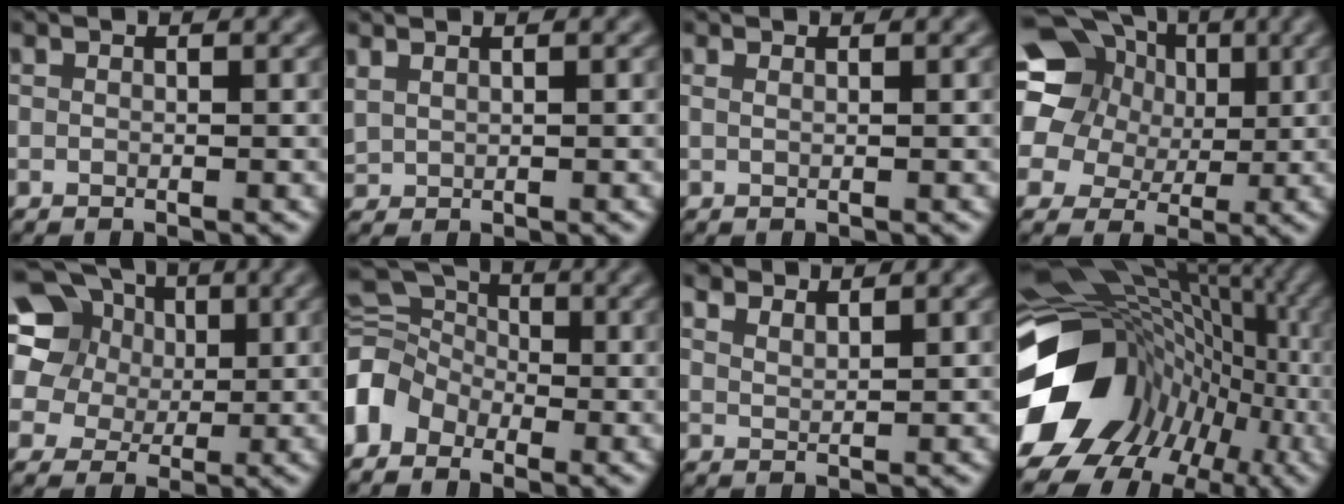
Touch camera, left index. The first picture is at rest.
{"total": 1.2, "force": [1.0, 0.5, 0.5], "torque": [-0.018, 0.003, 0.025]}
{"total": 0.6, "force": [0.4, 0.1, 0.4], "torque": [-0.006, -0.004, 0.002]}
{"total": 20.4, "force": [7.2, 17.0, 8.7], "torque": [-0.215, 0.048, 0.102]}
{"total": 14.8, "force": [6.3, 11.6, 6.7], "torque": [-0.175, 0.048, 0.106]}
{"total": 6.5, "force": [-1.7, 5.0, 3.8], "torque": [-0.072, 0.019, -0.050]}
{"total": 3.7, "force": [3.4, 0.8, 1.2], "torque": [-0.021, 0.004, 0.045]}
{"total": 18.0, "force": [-2.8, 14.8, 9.9], "torque": [-0.185, -0.011, -0.029]}